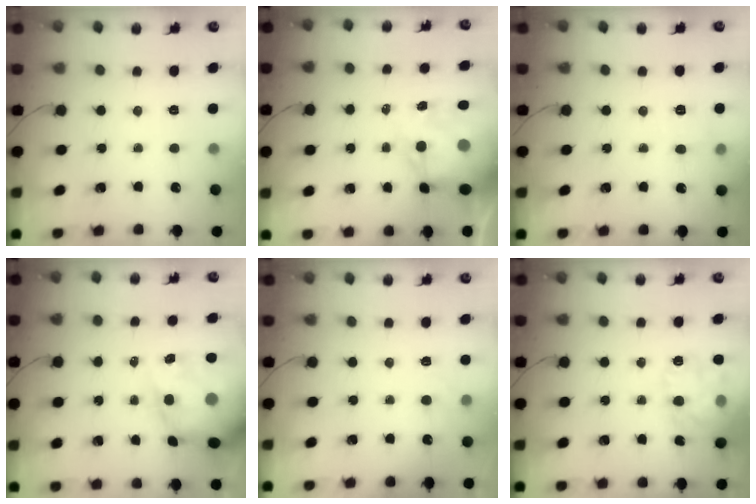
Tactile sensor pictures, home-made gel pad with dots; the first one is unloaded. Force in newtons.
{"total": 11.1, "press": 10.7, "slide": 2.8}
{"total": 6.9, "press": 6.7, "slide": 1.8}
{"total": 14.1, "press": 13.6, "slide": 3.4}
{"total": 4.8, "press": 4.6, "slide": 1.3}
{"total": 12.8, "press": 12.8, "slide": 1.1}